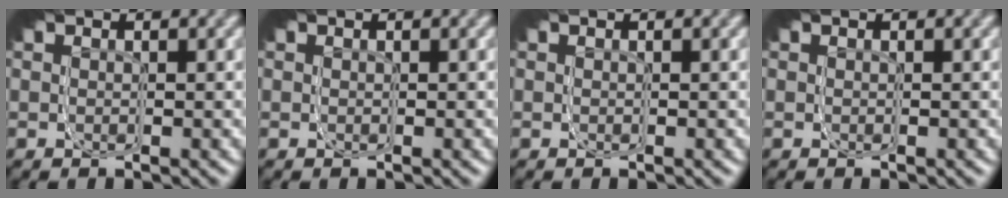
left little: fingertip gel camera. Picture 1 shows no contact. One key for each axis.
{"total": 0.0}
{"total": 0.7, "fx": -0.1, "fy": -0.4, "fz": -0.6, "tx": 0.009, "ty": -0.001, "tz": 0.000}
{"total": 0.0}